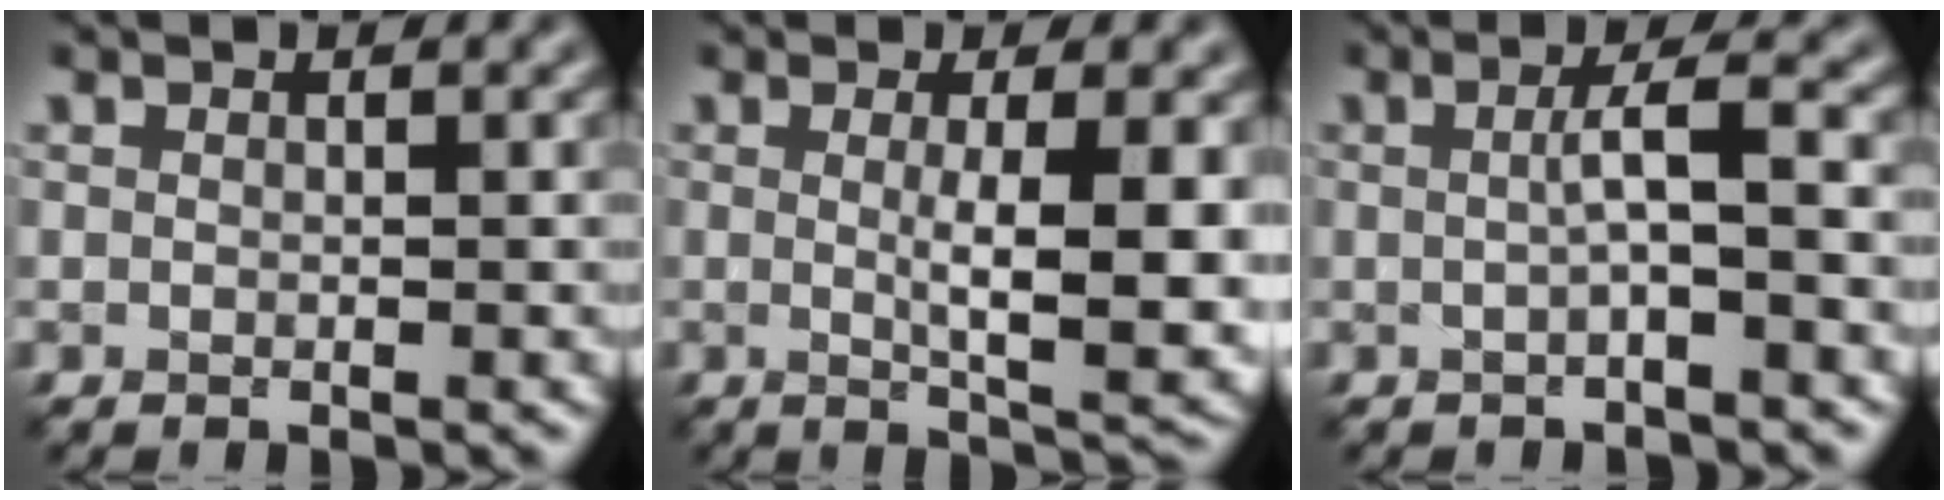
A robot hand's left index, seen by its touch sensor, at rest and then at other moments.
{"total": 6.7, "force": [0.2, 1.5, 6.5], "torque": [-0.091, -0.011, 0.010]}
{"total": 2.6, "force": [-0.1, 0.3, 2.6], "torque": [-0.050, 0.008, -0.006]}